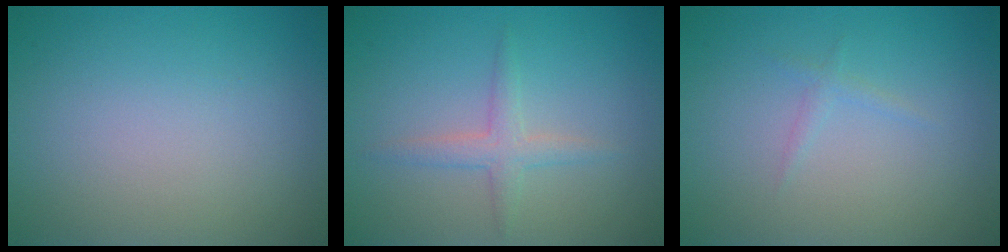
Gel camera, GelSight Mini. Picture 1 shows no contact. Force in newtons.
{"total": 1.9, "press": 1.9, "slide": 0.1}
{"total": 0.8, "press": 0.8, "slide": 0.0}